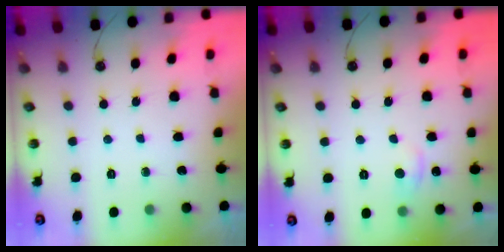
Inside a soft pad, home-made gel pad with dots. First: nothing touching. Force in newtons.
{"total": 0.8, "press": 0.0, "slide": 0.8}